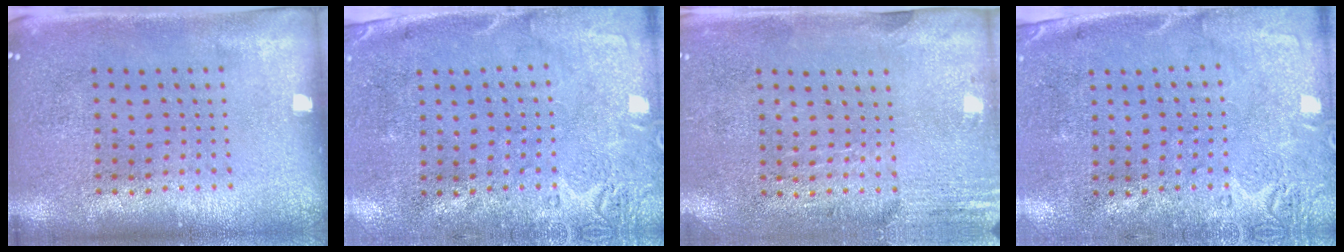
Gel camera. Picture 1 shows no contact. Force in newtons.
{"total": 2.8, "press": 2.1, "slide": 1.7}
{"total": 2.8, "press": 2.5, "slide": 1.4}
{"total": 2.8, "press": 2.1, "slide": 1.7}